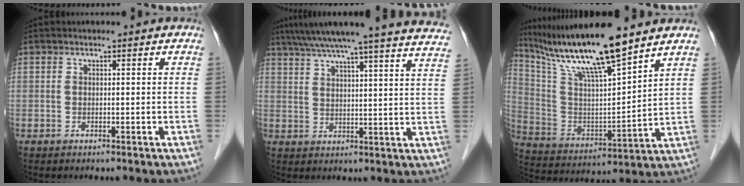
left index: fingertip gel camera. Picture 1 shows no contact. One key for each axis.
{"total": 26.8, "fx": 23.9, "fy": -0.2, "fz": 12.2, "tx": -0.198, "ty": -0.024, "tz": 0.299}
{"total": 16.1, "fx": 13.1, "fy": 0.0, "fz": 9.5, "tx": -0.184, "ty": 0.000, "tz": 0.246}